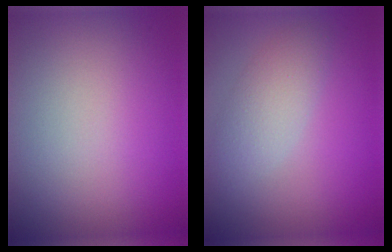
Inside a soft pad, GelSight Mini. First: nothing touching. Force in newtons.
{"total": 2.9, "press": 2.9, "slide": 0.0}